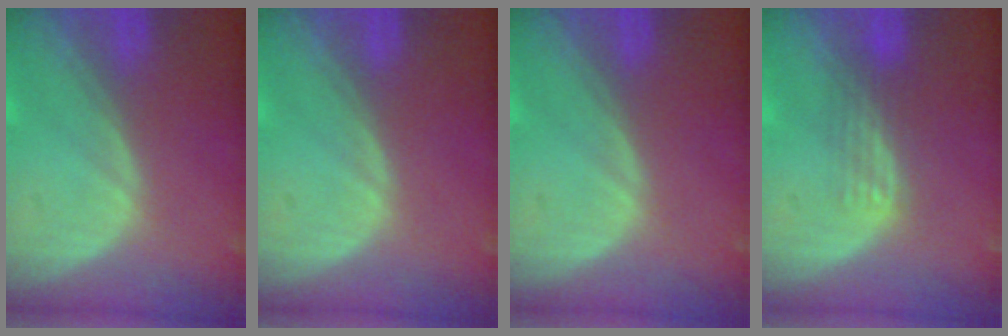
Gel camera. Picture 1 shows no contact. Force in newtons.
{"total": 0.0}
{"total": 0.0}
{"total": 2.9, "press": 2.7, "slide": 1.2}